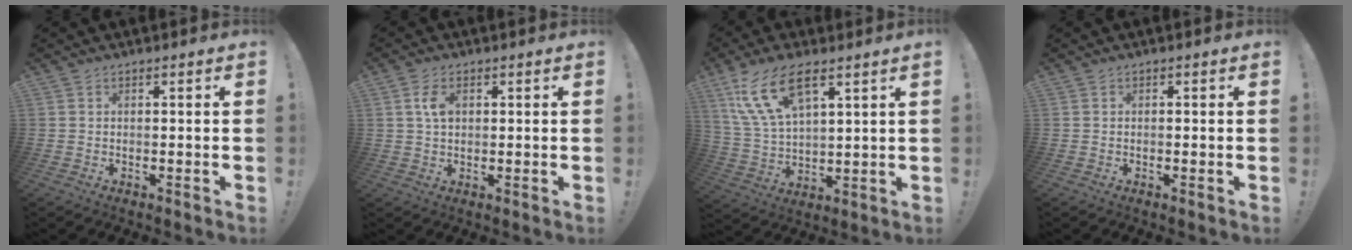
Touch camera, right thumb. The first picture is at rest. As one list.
[{"total": 4.8, "force": [1.4, 2.9, 3.6], "torque": [-0.065, -0.002, 0.022]}, {"total": 14.7, "force": [8.5, 5.6, 10.5], "torque": [-0.219, -0.030, 0.154]}, {"total": 0.6, "force": [-0.4, 0.1, 0.4], "torque": [-0.011, 0.003, -0.007]}]